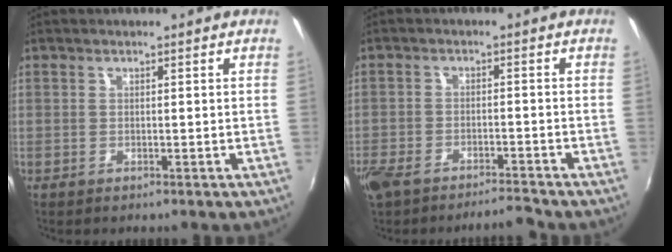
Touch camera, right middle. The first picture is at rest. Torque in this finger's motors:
{"motor_torque": [1.08, -1.06, 0.38, 0.21]}